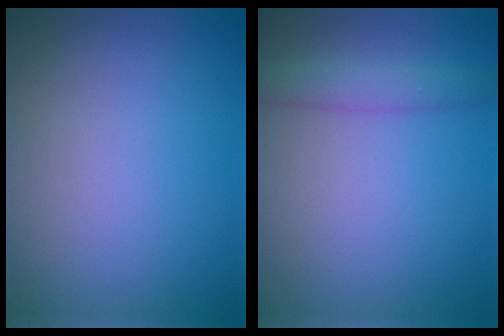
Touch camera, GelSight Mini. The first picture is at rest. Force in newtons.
{"total": 2.2, "press": 2.2, "slide": 0.1}